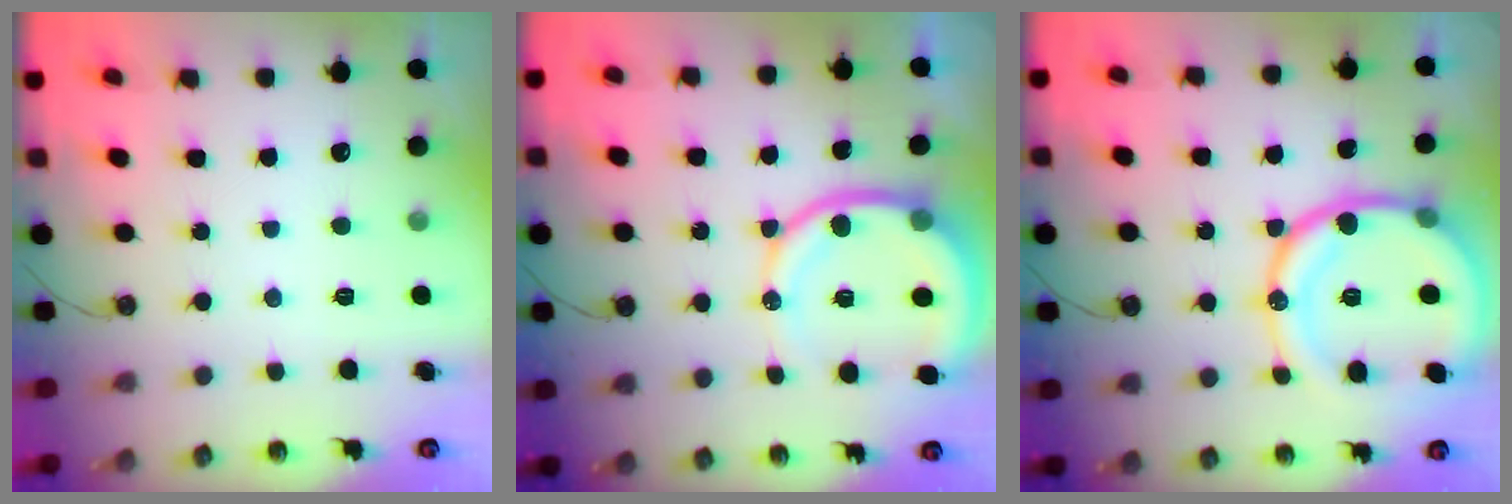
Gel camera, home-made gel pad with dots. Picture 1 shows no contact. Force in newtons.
{"total": 12.9, "press": 12.8, "slide": 1.7}
{"total": 19.9, "press": 19.8, "slide": 2.3}